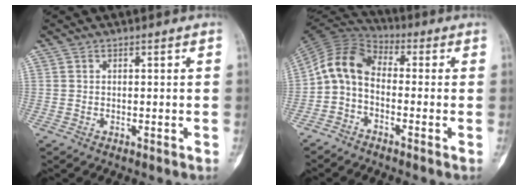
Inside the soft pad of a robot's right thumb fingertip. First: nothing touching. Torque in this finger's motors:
{"motor_torque": [0.24, 0.29, 0.58, -0.54, 0.10]}